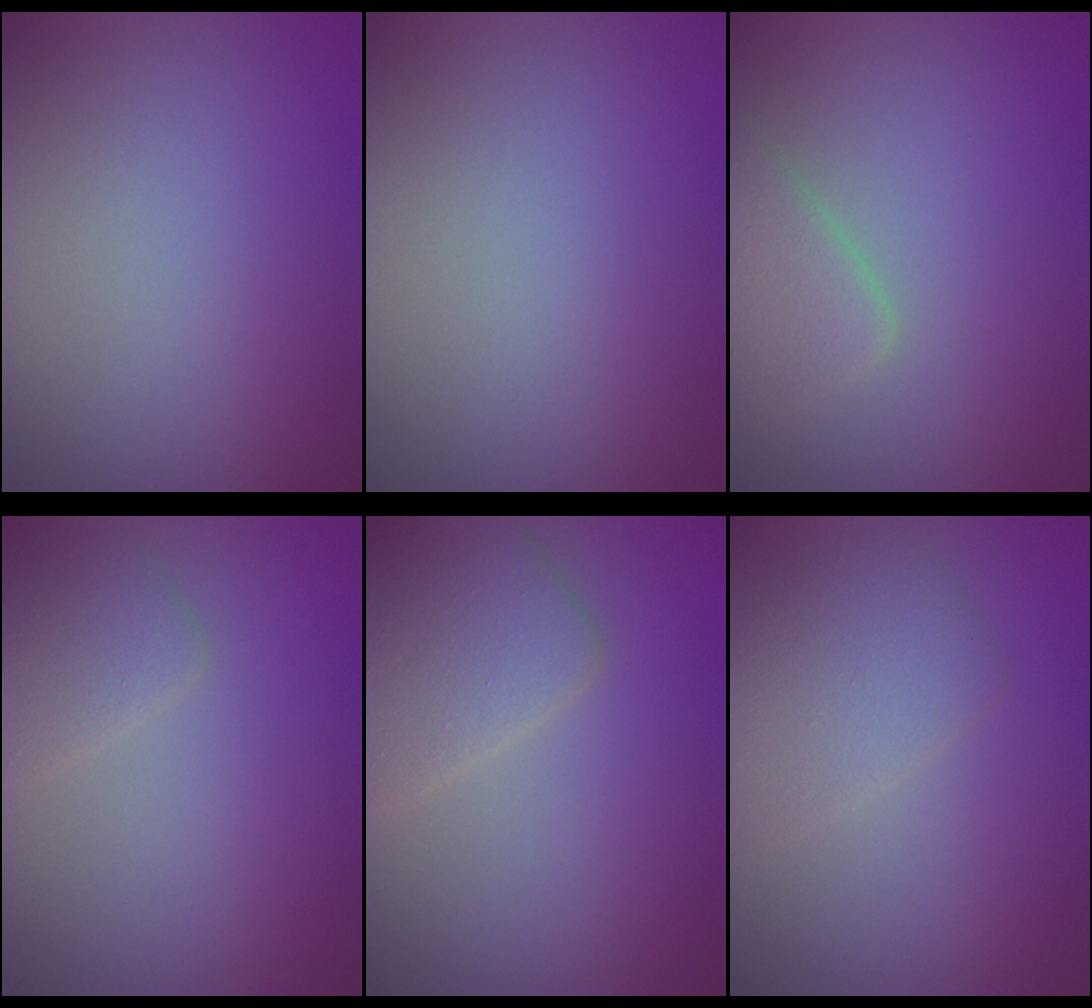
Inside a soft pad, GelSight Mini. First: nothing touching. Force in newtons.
{"total": 0.0}
{"total": 2.6, "press": 2.6, "slide": 0.0}
{"total": 2.0, "press": 2.0, "slide": 0.0}
{"total": 4.2, "press": 4.2, "slide": 0.3}
{"total": 2.9, "press": 2.9, "slide": 0.2}